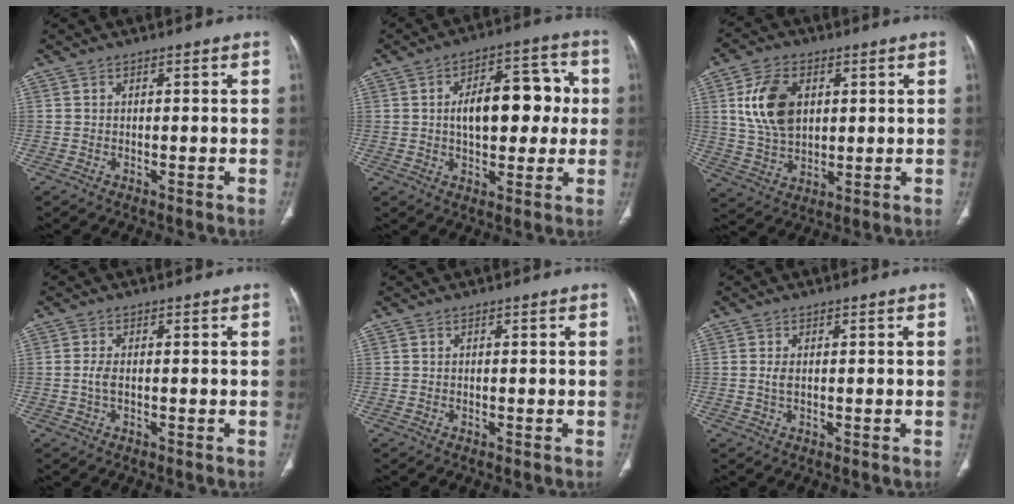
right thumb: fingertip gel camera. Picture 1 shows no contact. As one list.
[{"total": 14.6, "force": [1.2, 8.1, 12.1], "torque": [-0.142, 0.031, 0.016]}, {"total": 11.9, "force": [3.1, 7.8, 8.5], "torque": [-0.146, -0.007, 0.064]}, {"total": 1.8, "force": [-0.2, 0.7, 1.6], "torque": [-0.042, -0.003, -0.004]}, {"total": 0.0}, {"total": 1.4, "force": [0.1, 0.7, 1.2], "torque": [-0.030, 0.001, 0.006]}]